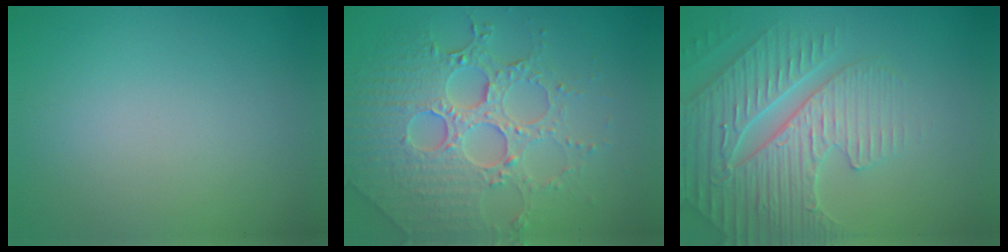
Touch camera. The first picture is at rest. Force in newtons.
{"total": 7.4, "press": 5.5, "slide": 4.9}
{"total": 5.0, "press": 4.8, "slide": 1.2}